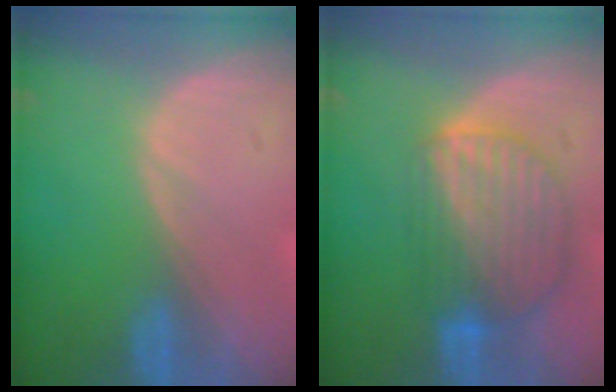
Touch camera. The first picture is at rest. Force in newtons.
{"total": 8.8, "press": 7.8, "slide": 4.2}